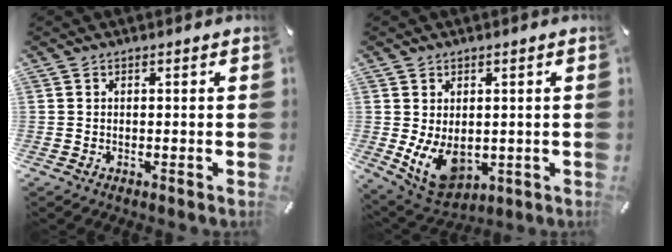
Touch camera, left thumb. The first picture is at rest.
{"total": 9.3, "force": [-0.6, 6.9, 6.1], "torque": [-0.110, -0.006, -0.004]}